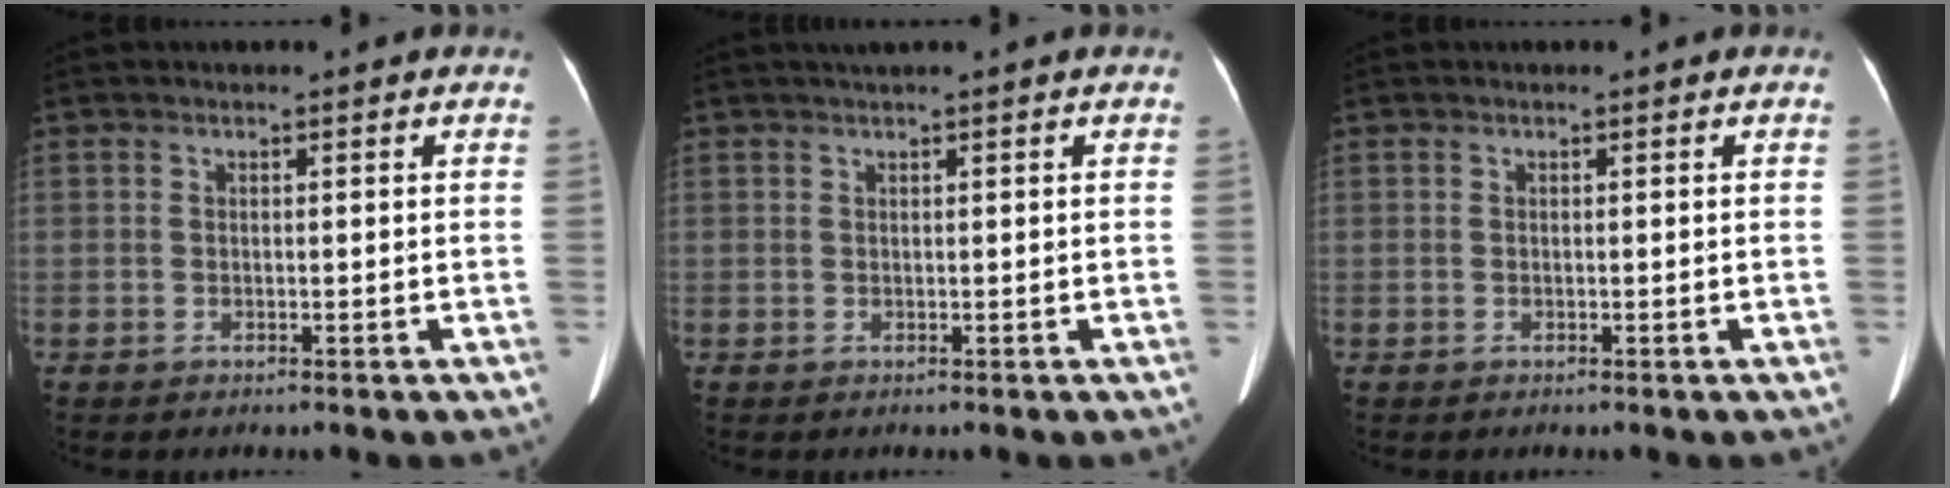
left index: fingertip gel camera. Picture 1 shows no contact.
{"total": 1.2, "force": [0.8, -0.2, 0.8], "torque": [-0.017, 0.011, 0.019]}
{"total": 0.0}